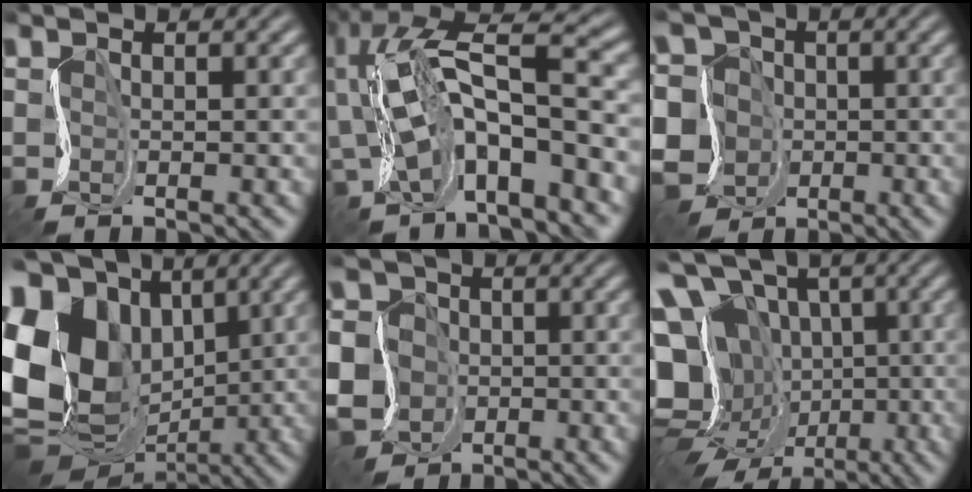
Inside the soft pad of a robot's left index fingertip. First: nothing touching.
{"total": 10.3, "force": [-3.4, 4.3, 8.7], "torque": [-0.147, -0.018, -0.057]}
{"total": 10.9, "force": [-5.5, 8.7, 3.5], "torque": [-0.070, -0.017, -0.128]}
{"total": 17.5, "force": [-0.9, 14.1, 10.3], "torque": [-0.220, -0.014, -0.016]}
{"total": 11.8, "force": [-6.2, 9.5, 3.2], "torque": [-0.068, -0.034, -0.140]}
{"total": 19.1, "force": [-5.3, 15.4, 10.0], "torque": [-0.166, 0.007, -0.116]}